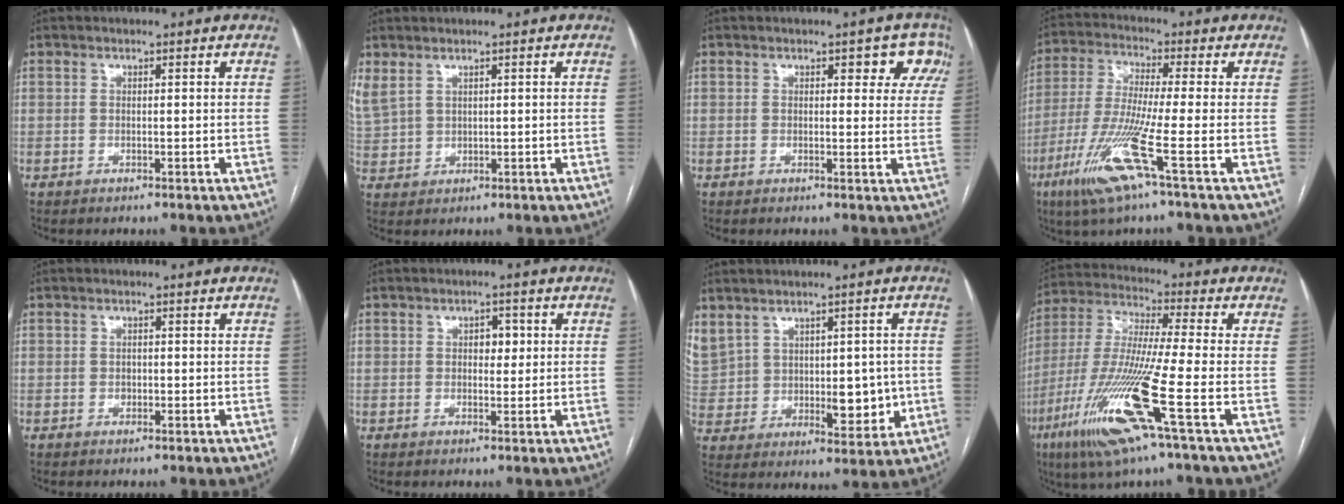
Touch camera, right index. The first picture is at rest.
{"total": 5.4, "force": [3.1, 3.2, 3.0], "torque": [-0.086, 0.009, 0.079]}
{"total": 4.8, "force": [2.2, 2.7, 3.2], "torque": [-0.012, 0.011, 0.016]}
{"total": 11.7, "force": [-5.4, -0.9, 10.3], "torque": [-0.218, -0.030, -0.112]}
{"total": 0.8, "force": [-0.1, 0.7, 0.4], "torque": [-0.005, 0.002, -0.002]}
{"total": 2.6, "force": [0.5, 1.5, 2.0], "torque": [-0.026, 0.008, 0.007]}
{"total": 15.3, "force": [3.6, 10.0, 11.1], "torque": [-0.238, 0.019, 0.097]}
{"total": 16.9, "force": [-7.3, -0.4, 15.2], "torque": [-0.332, -0.032, -0.144]}